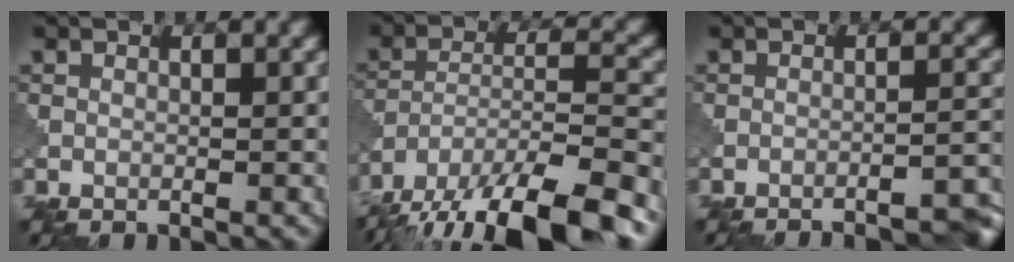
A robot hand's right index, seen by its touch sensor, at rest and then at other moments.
{"total": 15.2, "force": [-12.3, 4.4, 7.8], "torque": [-0.146, -0.016, -0.189]}
{"total": 7.2, "force": [-6.4, 1.3, 3.0], "torque": [-0.024, 0.020, -0.078]}